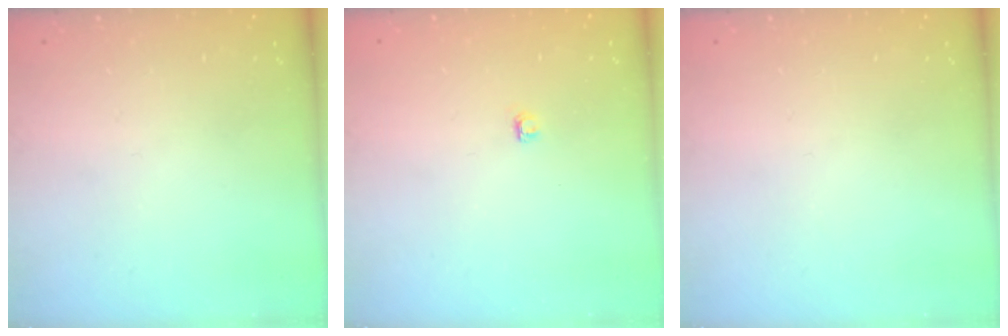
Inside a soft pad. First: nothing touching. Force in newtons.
{"total": 2.8, "press": 2.8, "slide": 0.4}
{"total": 0.0}